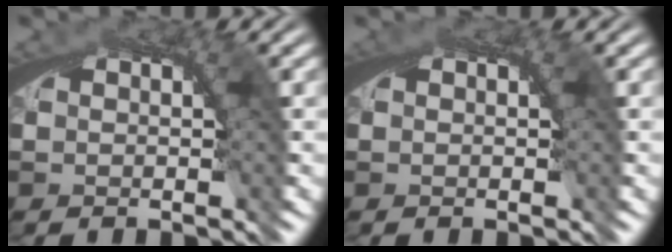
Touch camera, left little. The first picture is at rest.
{"total": 0.6, "force": [0.1, 0.3, 0.5], "torque": [-0.008, 0.000, 0.000]}